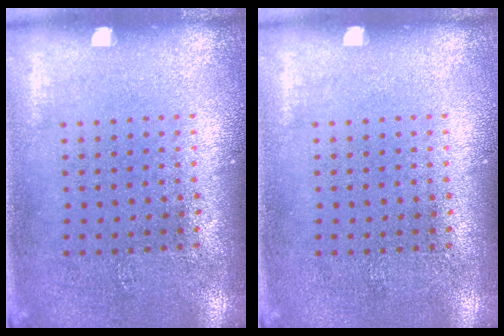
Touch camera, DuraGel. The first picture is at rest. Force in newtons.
{"total": 0.0}